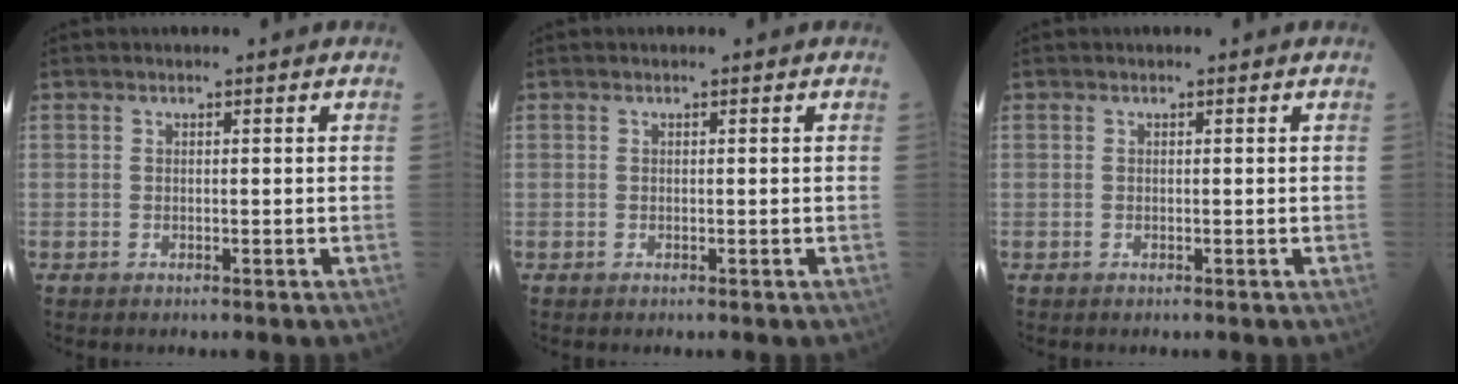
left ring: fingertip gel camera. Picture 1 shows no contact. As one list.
[{"total": 0.0}, {"total": 0.0}]